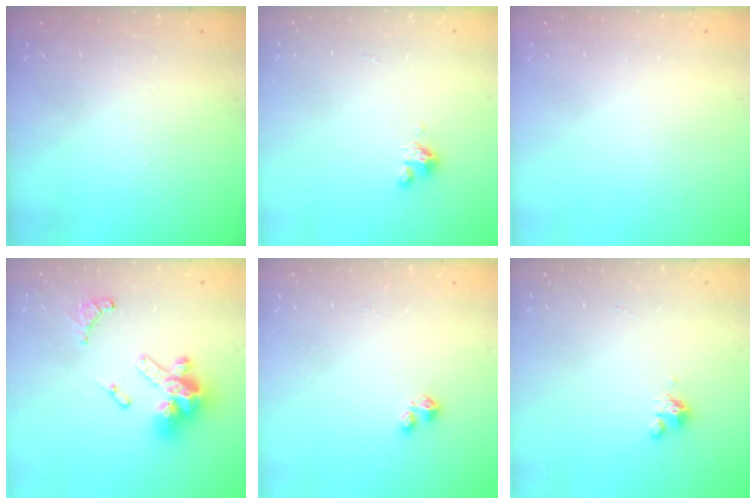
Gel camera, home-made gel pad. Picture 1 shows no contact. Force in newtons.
{"total": 2.5, "press": 2.5, "slide": 0.2}
{"total": 0.0}
{"total": 16.2, "press": 16.1, "slide": 1.6}
{"total": 2.7, "press": 2.7, "slide": 0.4}
{"total": 2.5, "press": 2.5, "slide": 0.2}